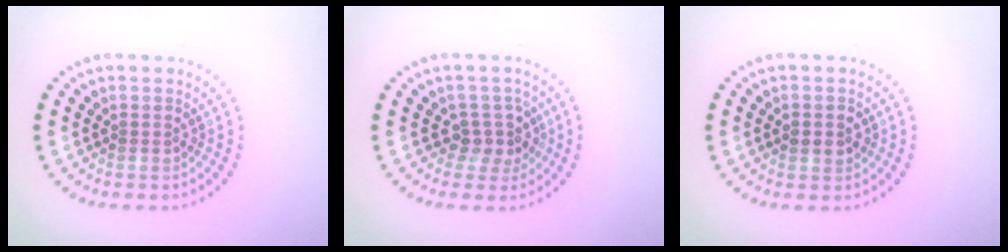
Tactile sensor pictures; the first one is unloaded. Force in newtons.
{"total": 2.6, "press": 2.0, "slide": 1.6}
{"total": 1.3, "press": 1.3, "slide": 0.1}